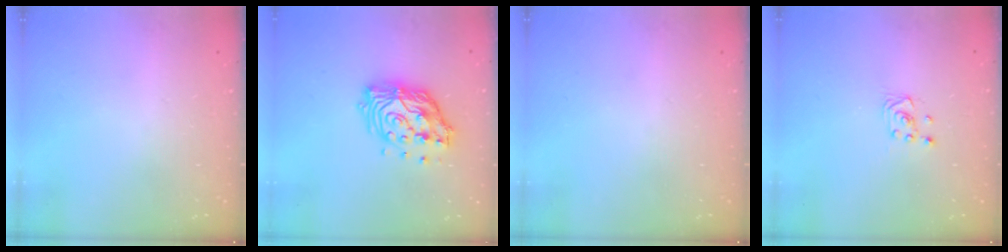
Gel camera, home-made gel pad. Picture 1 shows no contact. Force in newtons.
{"total": 14.5, "press": 14.4, "slide": 1.2}
{"total": 0.0}
{"total": 3.1, "press": 2.8, "slide": 1.3}